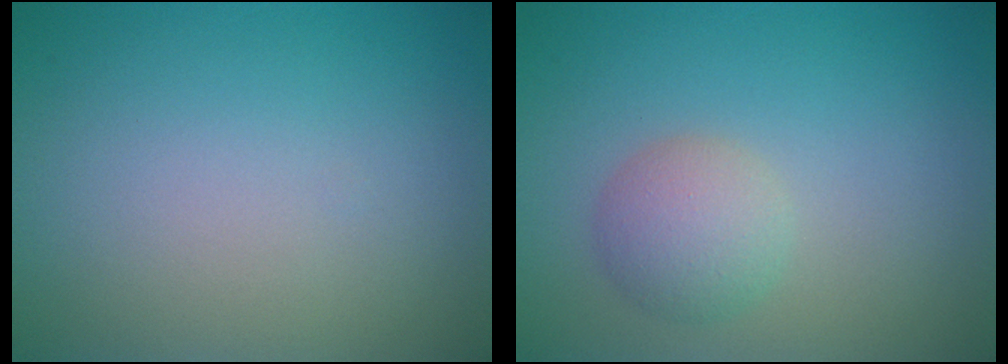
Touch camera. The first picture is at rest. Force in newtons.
{"total": 2.7, "press": 2.7, "slide": 0.2}